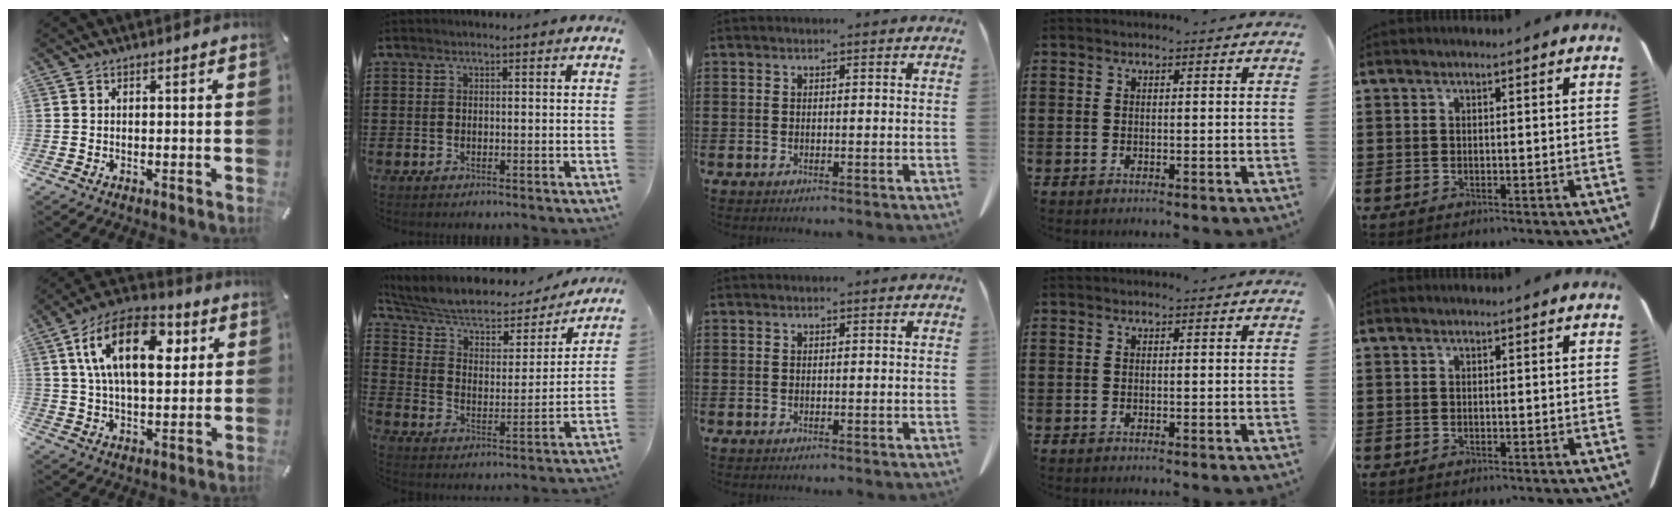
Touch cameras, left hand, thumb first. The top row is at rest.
{"thumb": {"total": 18.5, "force": [6.3, 10.5, 13.9], "torque": [-0.254, 0.001, 0.101]}, "index": {"total": 6.9, "force": [5.7, 2.5, 3.0], "torque": [-0.085, -0.036, 0.096]}}